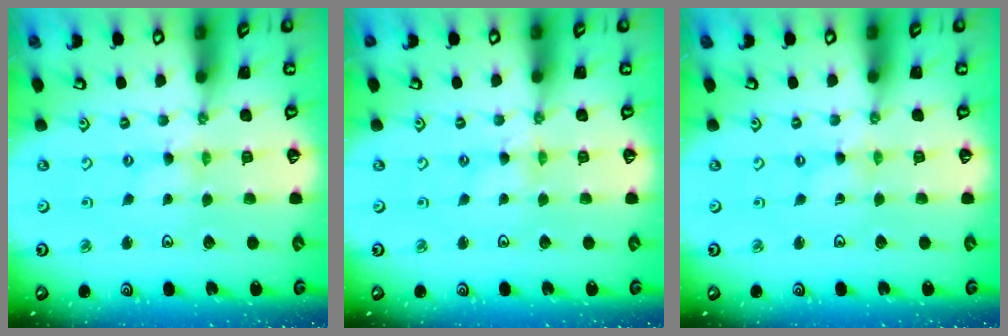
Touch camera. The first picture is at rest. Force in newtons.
{"total": 1.0, "press": 0.9, "slide": 0.2}
{"total": 0.0}